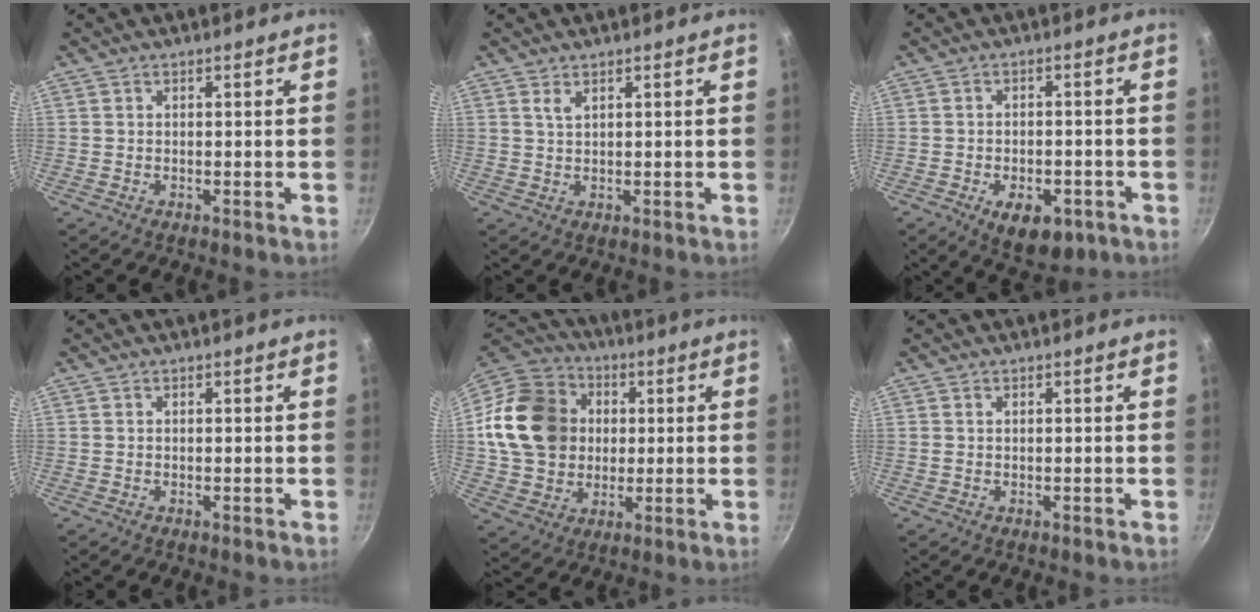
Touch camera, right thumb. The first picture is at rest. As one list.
[{"total": 1.5, "force": [0.9, 0.6, 1.1], "torque": [-0.019, -0.005, 0.019]}, {"total": 9.3, "force": [-4.1, 5.3, 6.5], "torque": [-0.067, 0.012, -0.047]}, {"total": 0.0}, {"total": 19.7, "force": [2.2, 16.6, 10.3], "torque": [-0.170, 0.025, 0.042]}, {"total": 0.0}]